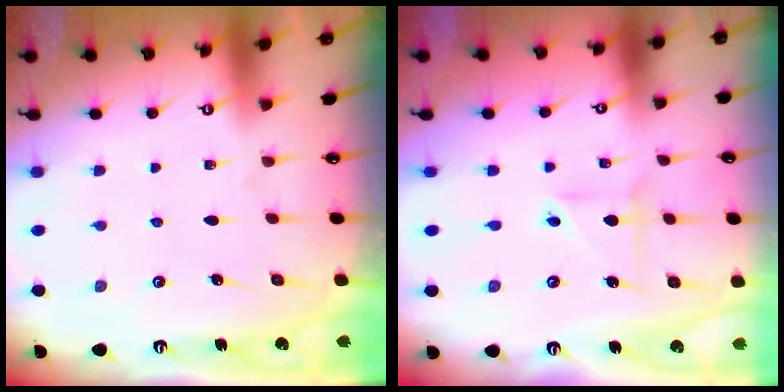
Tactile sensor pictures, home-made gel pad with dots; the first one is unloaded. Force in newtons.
{"total": 3.1, "press": 2.9, "slide": 1.0}